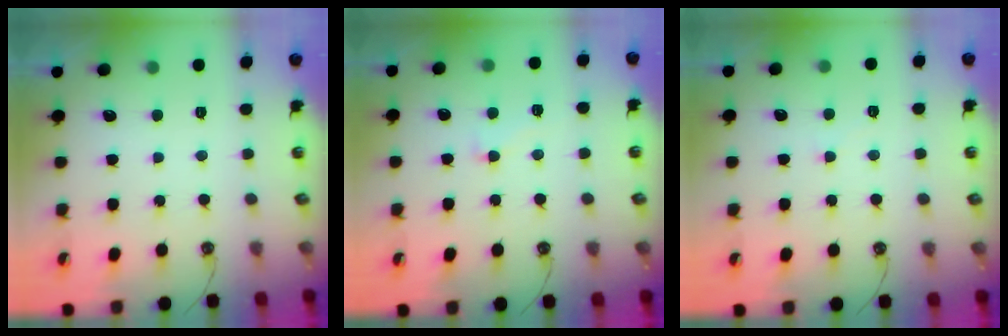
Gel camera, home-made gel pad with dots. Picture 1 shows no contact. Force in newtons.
{"total": 2.3, "press": 2.2, "slide": 0.9}
{"total": 1.2, "press": 1.1, "slide": 0.4}